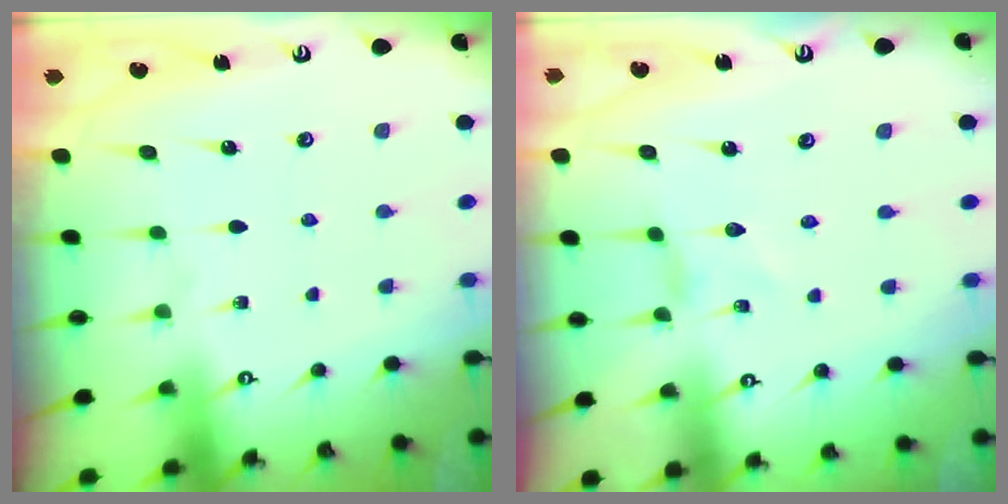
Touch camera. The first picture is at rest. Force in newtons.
{"total": 0.0}